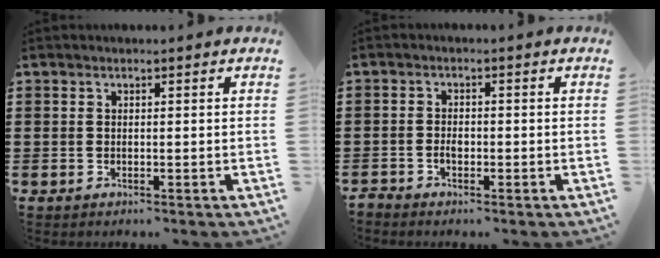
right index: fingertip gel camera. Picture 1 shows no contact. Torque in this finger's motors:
{"motor_torque": [2.14, 0.00, 0.02, 0.02]}